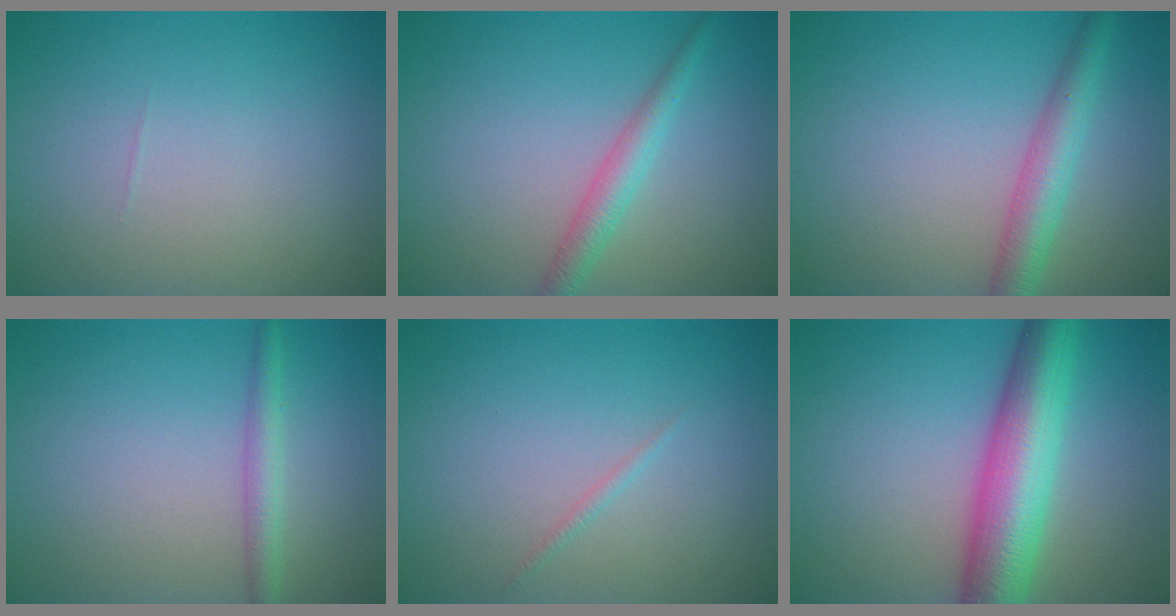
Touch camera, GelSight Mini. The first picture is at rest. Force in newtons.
{"total": 2.5, "press": 2.5, "slide": 0.1}
{"total": 3.8, "press": 3.8, "slide": 0.1}
{"total": 2.2, "press": 2.2, "slide": 0.1}
{"total": 0.6, "press": 0.6, "slide": 0.0}
{"total": 8.6, "press": 8.6, "slide": 0.2}